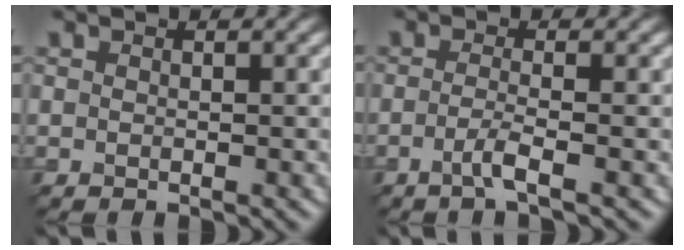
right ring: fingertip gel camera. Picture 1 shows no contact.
{"total": 1.6, "force": [-0.7, 0.0, 1.4], "torque": [-0.031, 0.006, -0.024]}